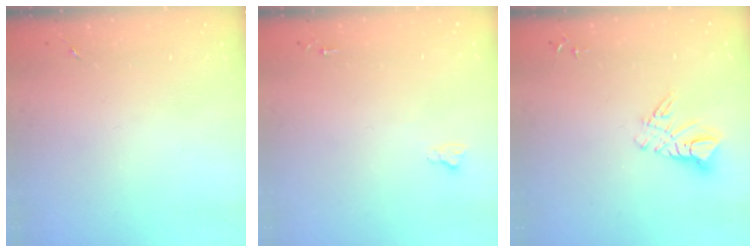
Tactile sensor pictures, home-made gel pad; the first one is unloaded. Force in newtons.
{"total": 2.6, "press": 2.5, "slide": 0.3}
{"total": 8.9, "press": 8.8, "slide": 0.9}